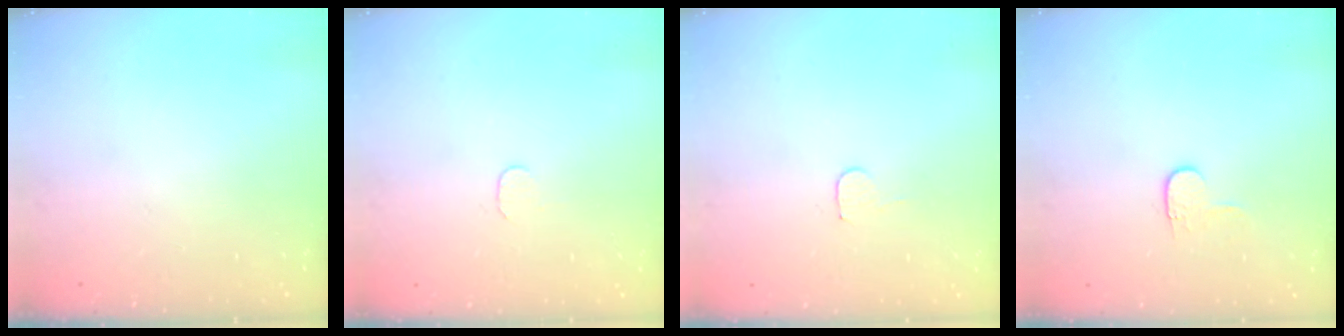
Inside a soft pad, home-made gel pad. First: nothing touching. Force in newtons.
{"total": 3.5, "press": 3.5, "slide": 0.3}
{"total": 3.7, "press": 3.7, "slide": 0.3}
{"total": 4.1, "press": 4.1, "slide": 0.4}